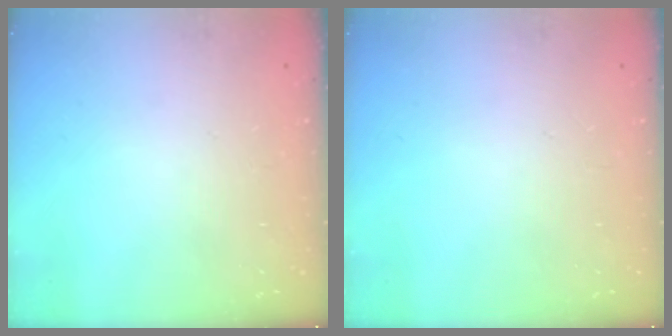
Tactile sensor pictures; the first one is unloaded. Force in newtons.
{"total": 0.0}